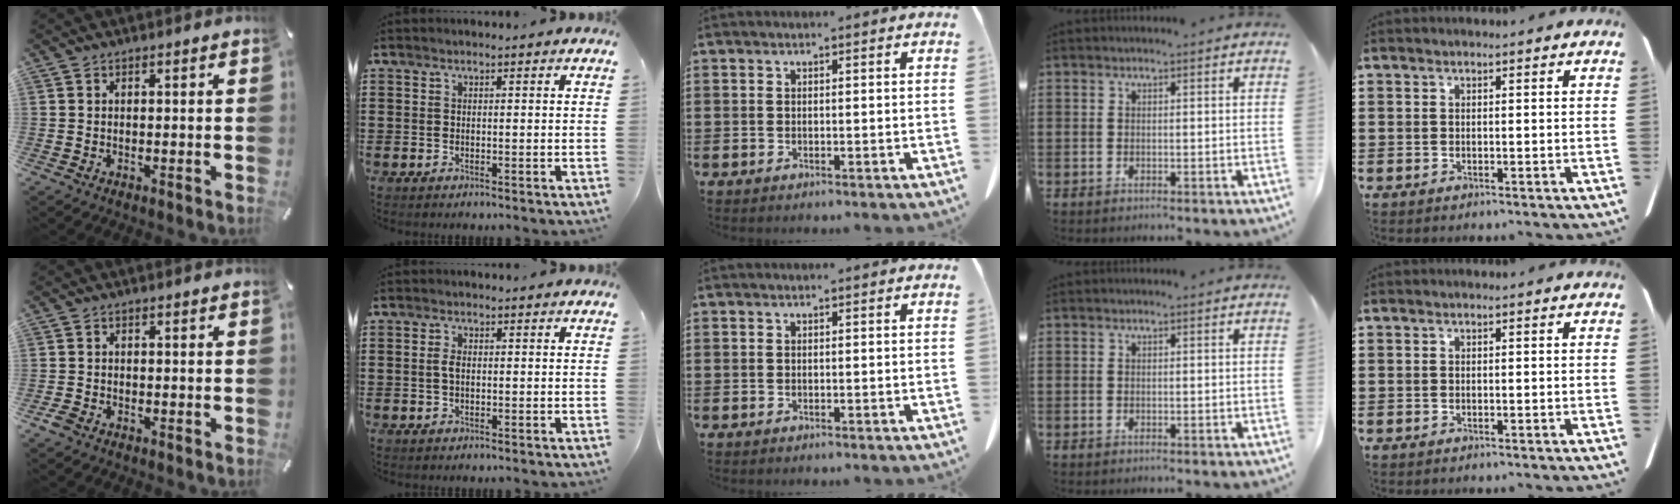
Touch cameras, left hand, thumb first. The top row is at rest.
{"thumb": {"total": 1.7, "force": [-1.1, 1.0, 0.9], "torque": [-0.022, 0.001, -0.023]}, "index": {"total": 1.7, "force": [0.0, 0.8, 1.5], "torque": [-0.032, 0.003, 0.000]}}